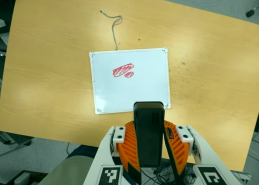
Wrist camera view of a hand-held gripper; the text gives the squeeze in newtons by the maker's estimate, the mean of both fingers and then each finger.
{"total": 9.3, "left": 7.8, "right": 10.8}